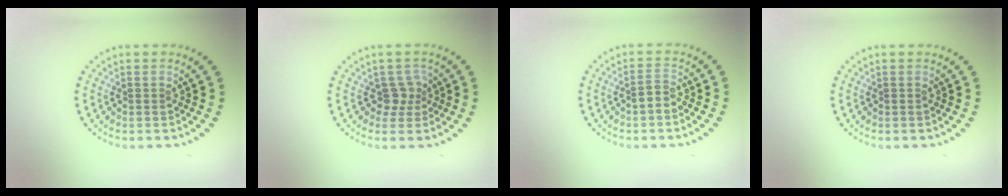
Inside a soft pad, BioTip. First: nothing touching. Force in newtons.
{"total": 2.0, "press": 1.4, "slide": 1.4}
{"total": 1.3, "press": 1.2, "slide": 0.5}
{"total": 0.0}